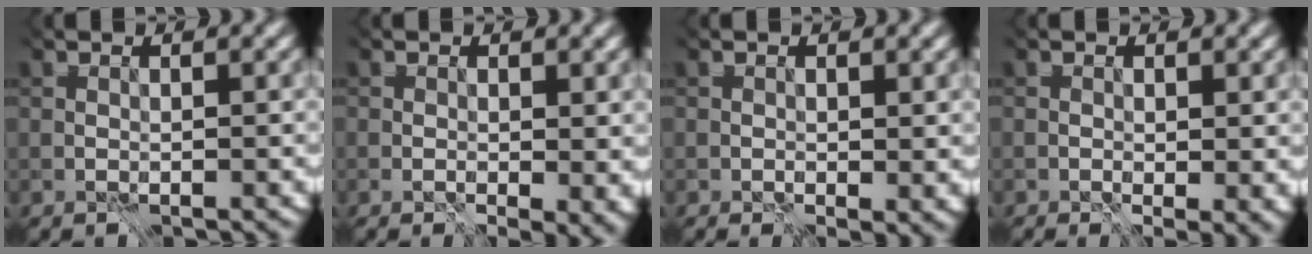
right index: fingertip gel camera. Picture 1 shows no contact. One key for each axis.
{"total": 3.9, "fx": 1.3, "fy": 1.9, "fz": 3.2, "tx": -0.025, "ty": 0.005, "tz": 0.010}
{"total": 1.0, "fx": 0.2, "fy": 0.4, "fz": 0.9, "tx": -0.010, "ty": -0.004, "tz": -0.004}
{"total": 1.2, "fx": 0.2, "fy": 0.5, "fz": 1.1, "tx": -0.011, "ty": -0.004, "tz": -0.005}